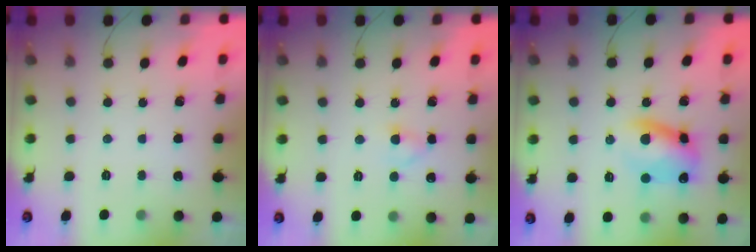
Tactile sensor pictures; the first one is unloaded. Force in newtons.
{"total": 2.8, "press": 2.6, "slide": 1.1}
{"total": 9.2, "press": 9.1, "slide": 1.3}